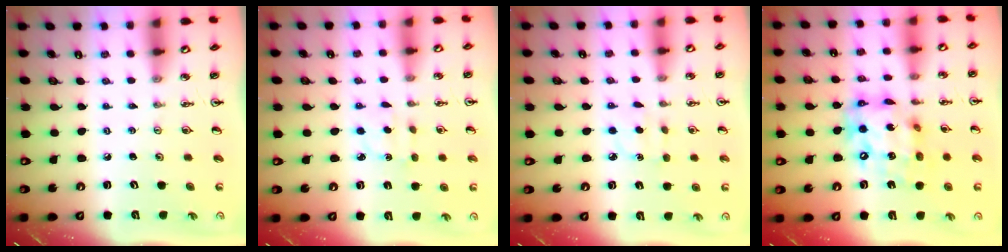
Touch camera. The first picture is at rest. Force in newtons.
{"total": 3.0, "press": 3.0, "slide": 0.5}
{"total": 3.9, "press": 3.9, "slide": 0.5}
{"total": 16.0, "press": 15.9, "slide": 1.4}